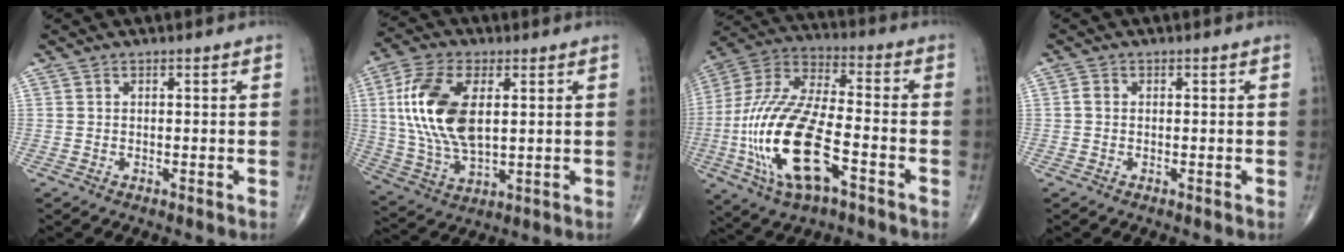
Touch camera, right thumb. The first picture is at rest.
{"total": 16.6, "force": [3.1, 8.5, 13.9], "torque": [-0.284, -0.004, 0.061]}
{"total": 22.5, "force": [-6.9, 9.2, 19.4], "torque": [-0.423, 0.023, -0.121]}
{"total": 1.1, "force": [-0.1, 0.8, 0.7], "torque": [-0.011, 0.001, -0.004]}